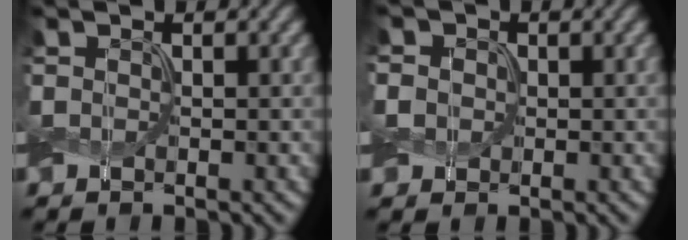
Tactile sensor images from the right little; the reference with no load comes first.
{"total": 2.1, "force": [0.4, 1.9, 0.9], "torque": [-0.034, 0.006, 0.009]}